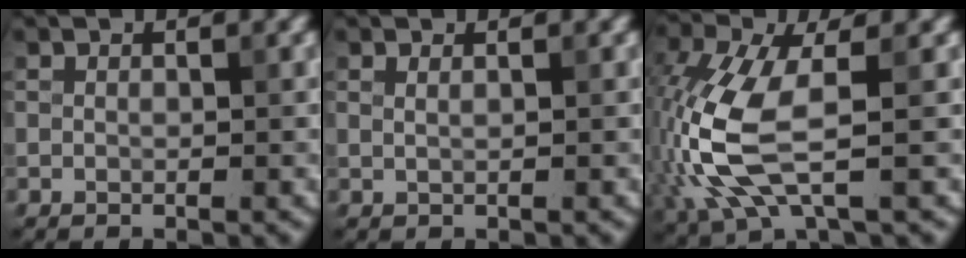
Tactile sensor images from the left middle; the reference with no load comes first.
{"total": 1.0, "force": [0.6, 0.5, 0.6], "torque": [-0.008, -0.004, 0.000]}
{"total": 7.5, "force": [-1.4, 3.0, 6.7], "torque": [-0.188, -0.004, -0.023]}